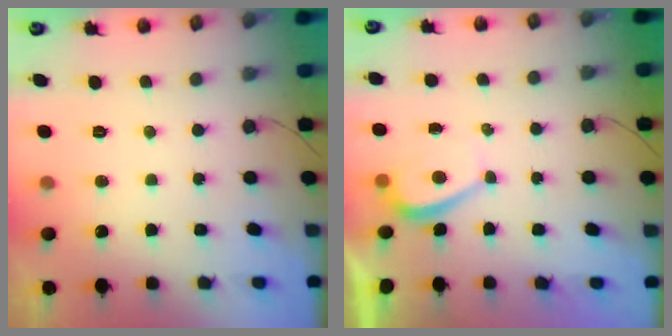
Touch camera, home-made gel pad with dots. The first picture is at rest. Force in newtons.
{"total": 1.3, "press": 1.1, "slide": 0.5}